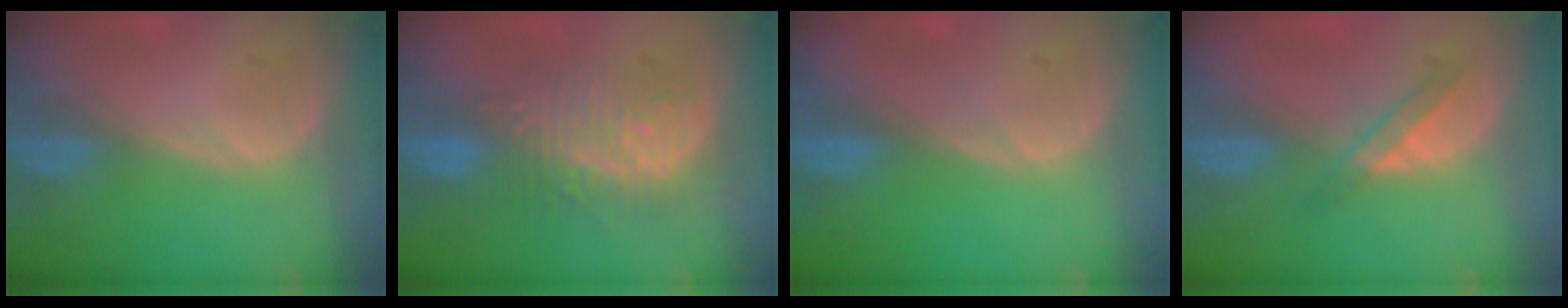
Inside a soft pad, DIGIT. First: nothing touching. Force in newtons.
{"total": 9.1, "press": 8.9, "slide": 2.1}
{"total": 0.0}
{"total": 2.9, "press": 2.8, "slide": 1.0}